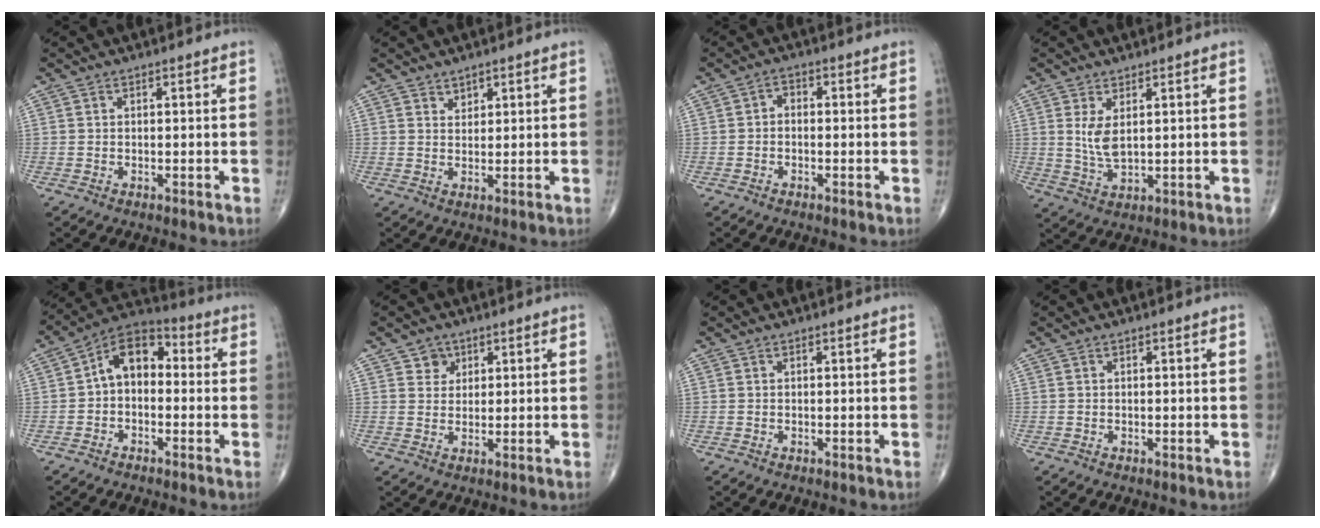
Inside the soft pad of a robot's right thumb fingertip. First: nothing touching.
{"total": 1.7, "force": [1.4, 1.0, 0.3], "torque": [0.008, -0.010, 0.021]}
{"total": 1.9, "force": [-0.4, 1.4, 1.3], "torque": [-0.008, 0.013, -0.017]}
{"total": 4.7, "force": [1.4, 2.0, 4.0], "torque": [-0.078, -0.014, 0.037]}
{"total": 9.4, "force": [0.0, 6.3, 7.0], "torque": [-0.086, 0.037, -0.022]}
{"total": 3.1, "force": [1.7, 2.6, 0.5], "torque": [0.009, -0.009, 0.025]}
{"total": 0.0}
{"total": 0.0}